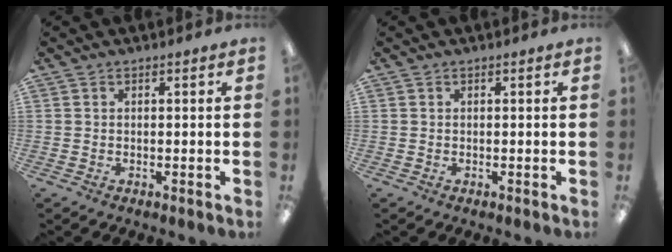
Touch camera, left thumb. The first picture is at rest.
{"total": 0.0}